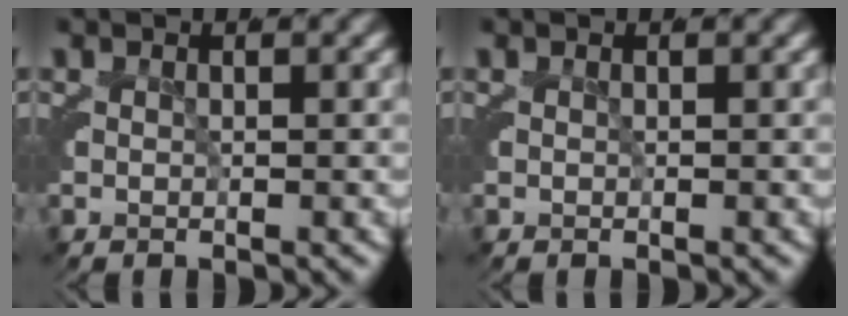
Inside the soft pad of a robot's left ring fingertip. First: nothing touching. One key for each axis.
{"total": 0.0}